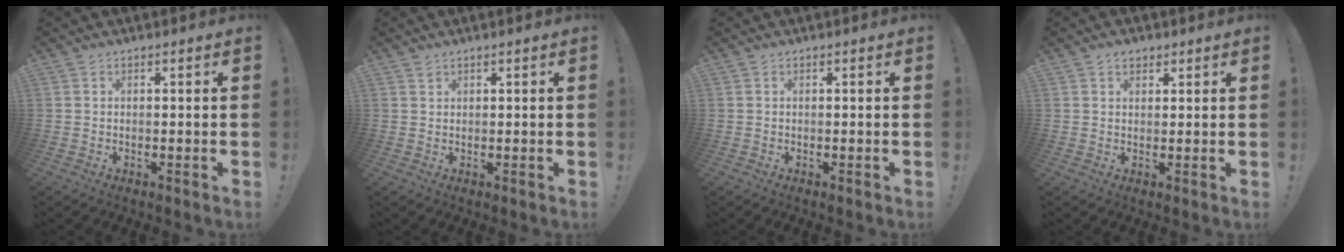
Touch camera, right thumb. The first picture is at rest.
{"total": 1.1, "force": [0.9, 0.6, 0.2], "torque": [-0.004, -0.001, 0.017]}
{"total": 0.0}
{"total": 2.7, "force": [1.7, 1.8, 1.2], "torque": [-0.014, -0.004, 0.030]}